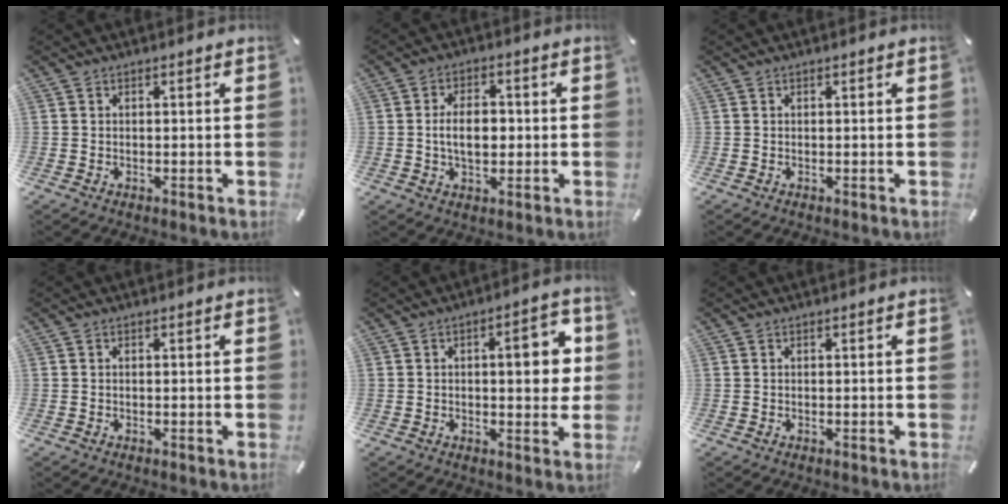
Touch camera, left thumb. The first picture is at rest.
{"total": 7.4, "force": [-0.2, 4.8, 5.7], "torque": [-0.104, 0.003, -0.011]}
{"total": 0.0}
{"total": 0.0}
{"total": 9.9, "force": [1.6, 4.1, 8.9], "torque": [-0.107, -0.008, 0.016]}
{"total": 0.0}